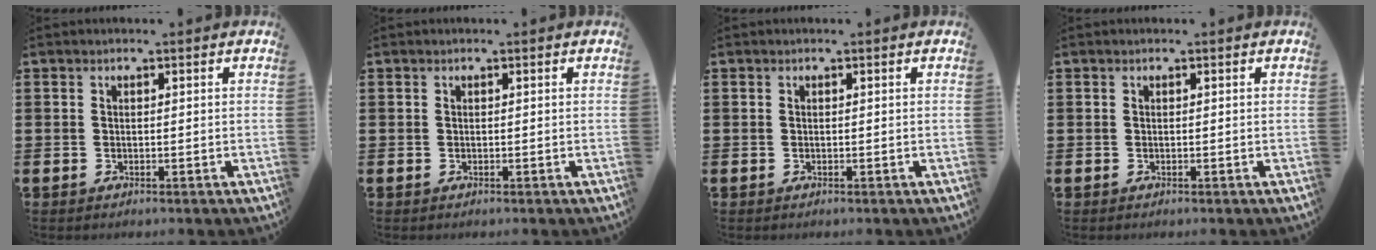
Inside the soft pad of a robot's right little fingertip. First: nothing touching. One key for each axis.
{"total": 0.0}
{"total": 0.0}
{"total": 0.0}